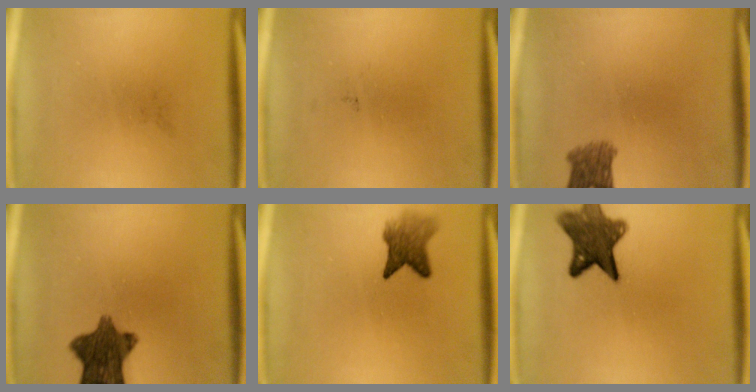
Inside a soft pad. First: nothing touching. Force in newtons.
{"total": 0.0}
{"total": 3.6}
{"total": 10.2}
{"total": 4.7}
{"total": 9.8}